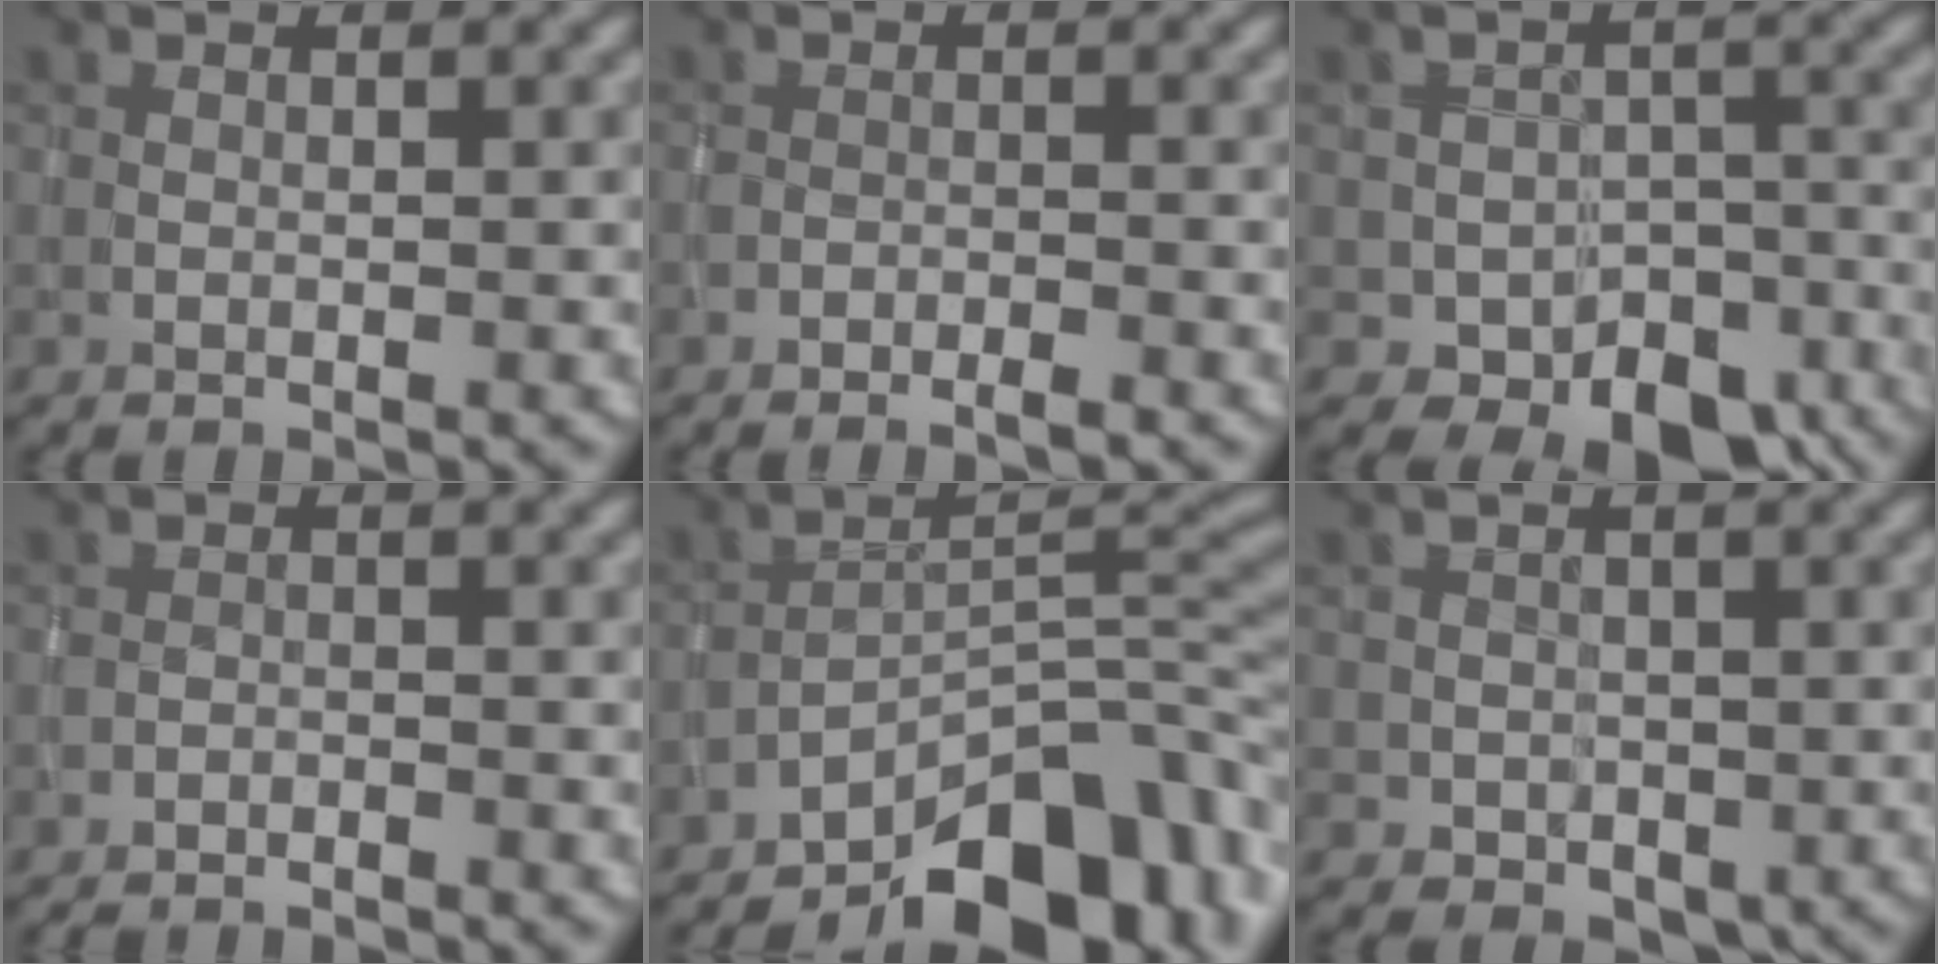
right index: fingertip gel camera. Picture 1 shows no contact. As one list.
[{"total": 1.5, "force": [-1.4, 0.2, 0.6], "torque": [-0.009, -0.002, -0.025]}, {"total": 7.1, "force": [-4.3, 4.3, 3.6], "torque": [-0.040, -0.009, -0.065]}, {"total": 1.8, "force": [-1.8, 0.0, -0.1], "torque": [0.001, -0.002, -0.032]}, {"total": 10.2, "force": [-7.8, 3.3, 5.7], "torque": [-0.059, 0.013, -0.138]}, {"total": 2.2, "force": [-0.3, 2.0, 0.7], "torque": [-0.004, -0.003, -0.003]}]